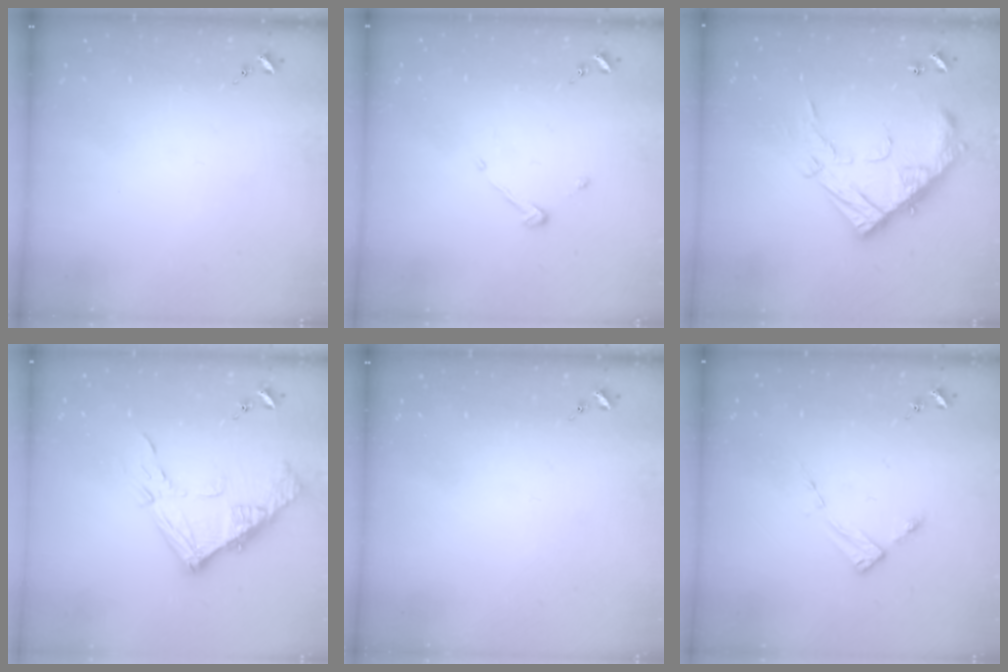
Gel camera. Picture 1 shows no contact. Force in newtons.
{"total": 3.6, "press": 3.6, "slide": 0.2}
{"total": 21.7, "press": 21.6, "slide": 1.9}
{"total": 14.5, "press": 14.4, "slide": 1.6}
{"total": 0.0}
{"total": 3.6, "press": 3.5, "slide": 0.4}